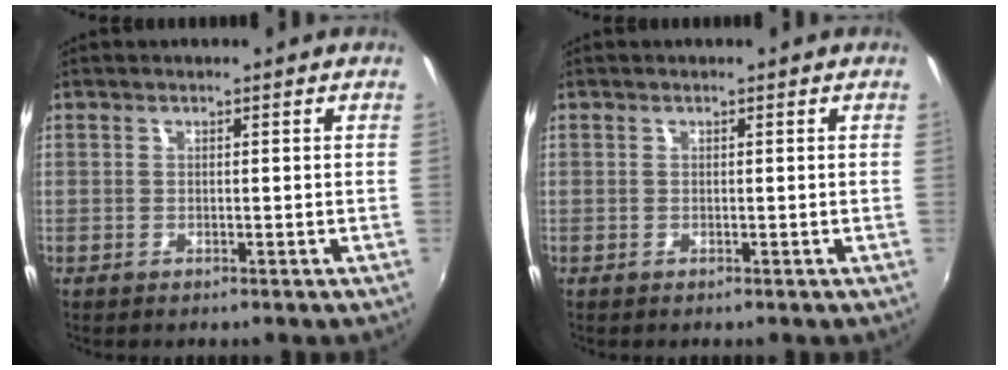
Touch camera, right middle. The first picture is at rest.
{"total": 0.0}